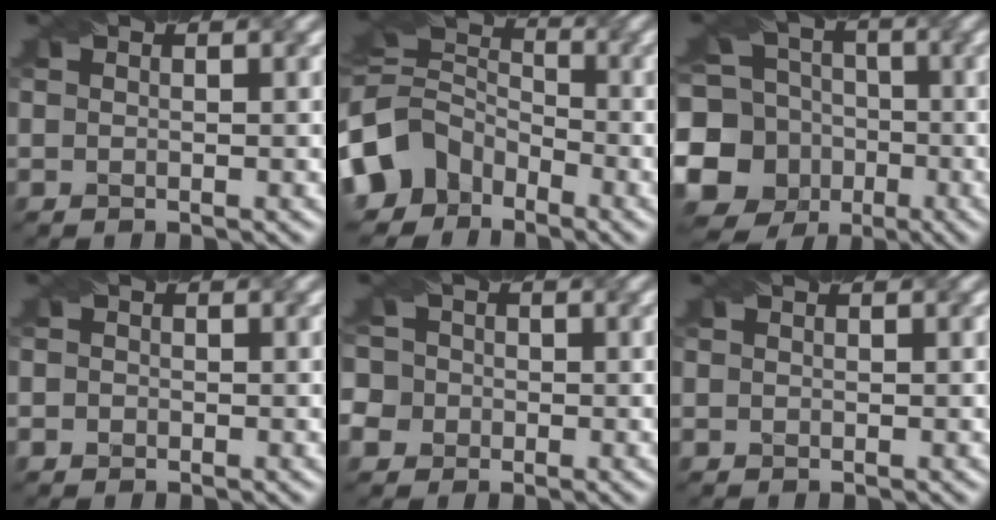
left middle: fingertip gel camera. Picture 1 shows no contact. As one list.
[{"total": 6.8, "force": [-3.9, 5.0, 2.4], "torque": [-0.051, 0.011, -0.087]}, {"total": 14.3, "force": [-3.7, 12.5, 5.7], "torque": [-0.120, -0.011, -0.082]}, {"total": 1.6, "force": [-0.1, 1.4, 0.7], "torque": [0.005, 0.026, -0.021]}, {"total": 7.6, "force": [-2.0, 6.9, 2.6], "torque": [-0.048, 0.026, -0.075]}, {"total": 0.0}]